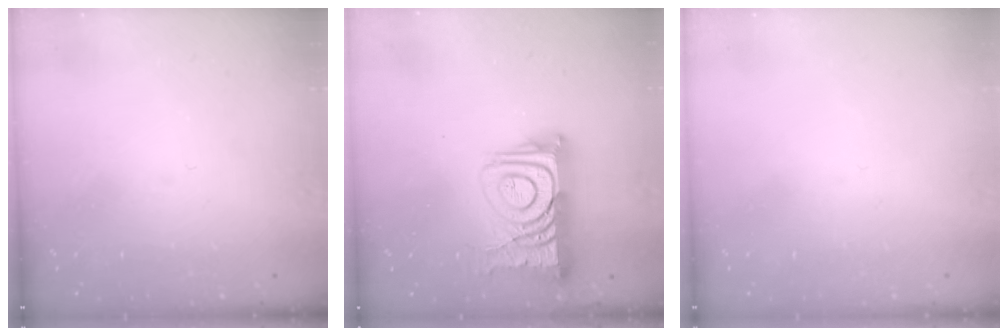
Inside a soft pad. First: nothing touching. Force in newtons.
{"total": 16.4, "press": 16.3, "slide": 1.6}
{"total": 1.9, "press": 1.9, "slide": 0.1}